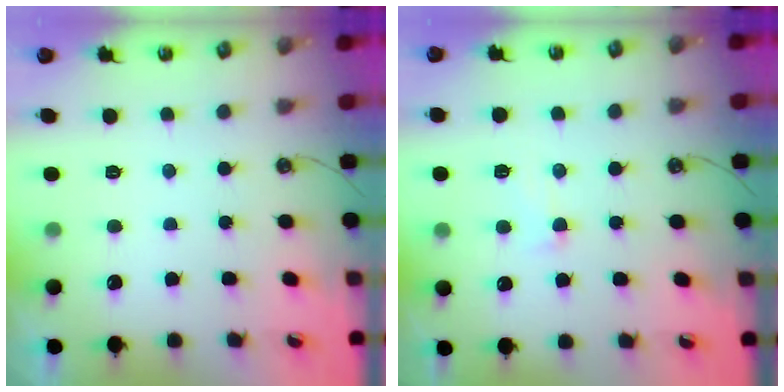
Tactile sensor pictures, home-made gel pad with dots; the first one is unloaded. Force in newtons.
{"total": 1.3, "press": 0.8, "slide": 1.0}